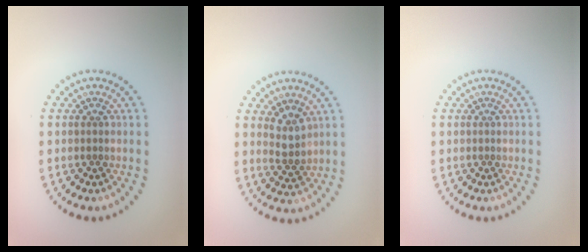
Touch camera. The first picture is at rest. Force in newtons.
{"total": 2.0, "press": 1.6, "slide": 1.1}
{"total": 0.0}